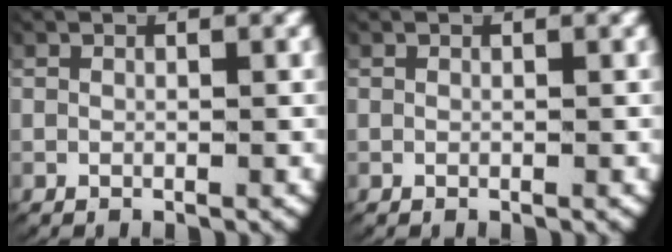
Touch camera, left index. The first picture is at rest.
{"total": 0.0}